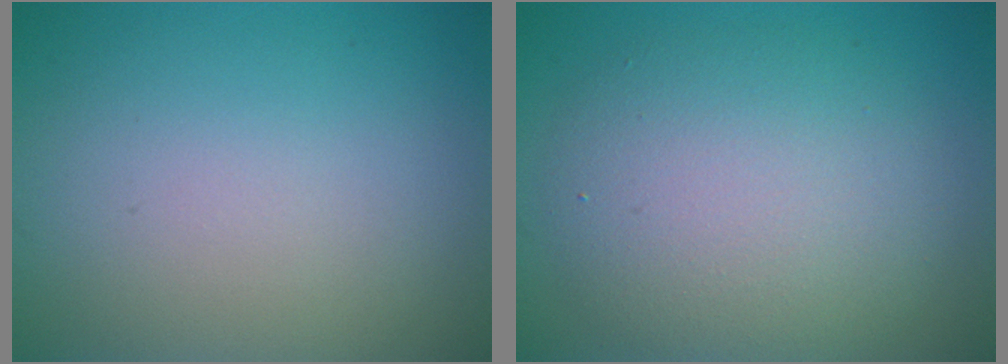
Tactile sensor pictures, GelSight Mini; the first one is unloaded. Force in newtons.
{"total": 6.5, "press": 6.5, "slide": 0.6}